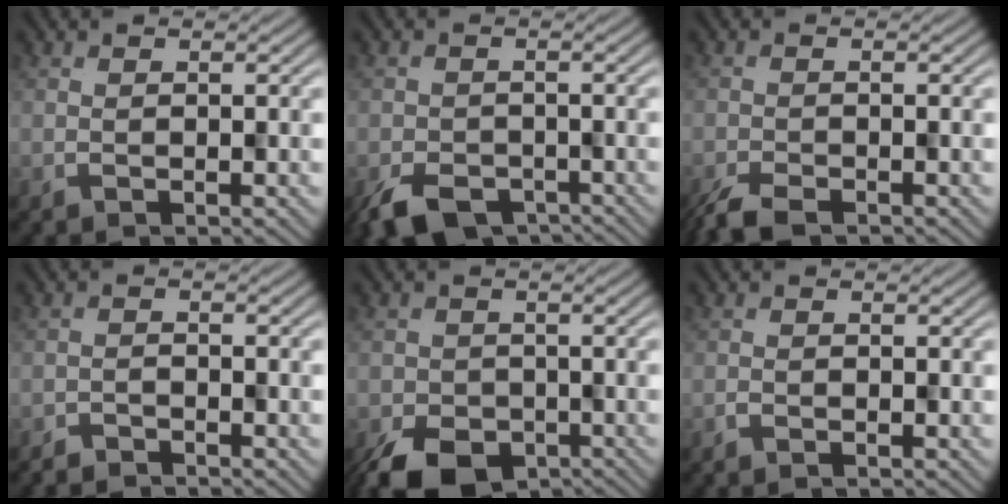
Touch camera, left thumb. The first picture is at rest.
{"total": 6.1, "force": [-4.1, 3.4, 2.9], "torque": [-0.055, -0.024, -0.064]}
{"total": 4.1, "force": [-3.5, 1.1, 1.8], "torque": [-0.037, -0.017, -0.060]}
{"total": 2.0, "force": [-1.9, 0.2, -0.4], "torque": [0.007, -0.006, -0.033]}
{"total": 6.6, "force": [-4.3, 4.1, 2.9], "torque": [-0.058, -0.029, -0.062]}
{"total": 0.6, "force": [-0.5, 0.1, -0.3], "torque": [0.002, -0.004, -0.007]}